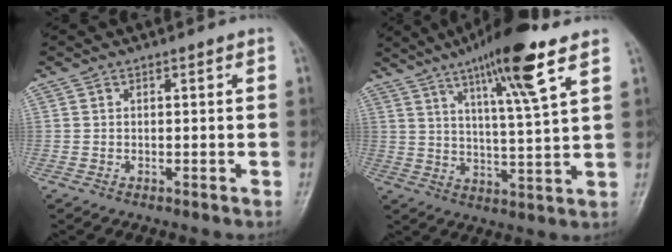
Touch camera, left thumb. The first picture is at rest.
{"total": 14.0, "force": [8.1, 1.4, 11.4], "torque": [-0.187, -0.035, 0.132]}